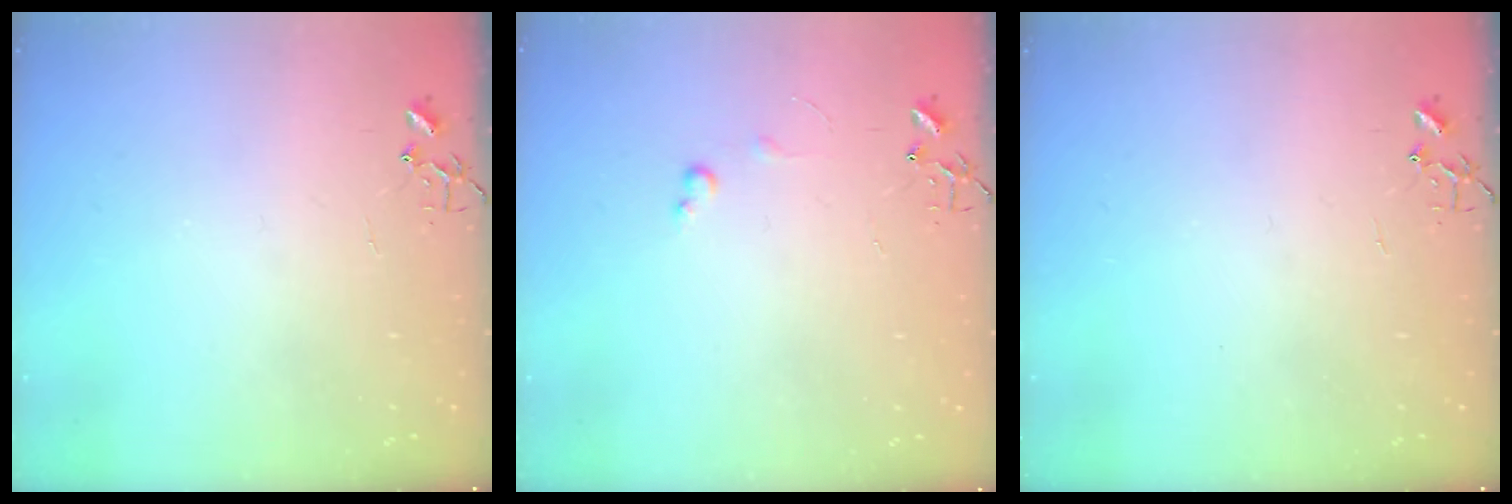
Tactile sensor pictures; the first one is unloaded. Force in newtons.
{"total": 4.2, "press": 4.2, "slide": 0.6}
{"total": 0.0}